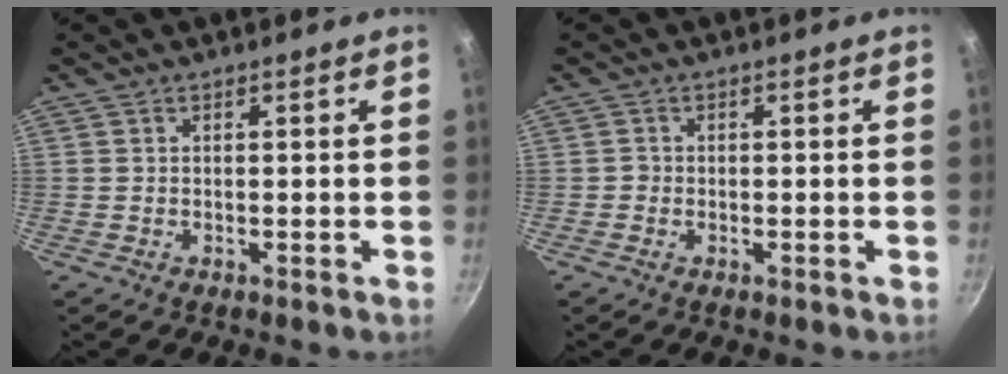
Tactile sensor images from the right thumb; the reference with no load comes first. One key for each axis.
{"total": 0.8, "fx": -0.3, "fy": 0.7, "fz": 0.1, "tx": 0.001, "ty": 0.002, "tz": -0.009}